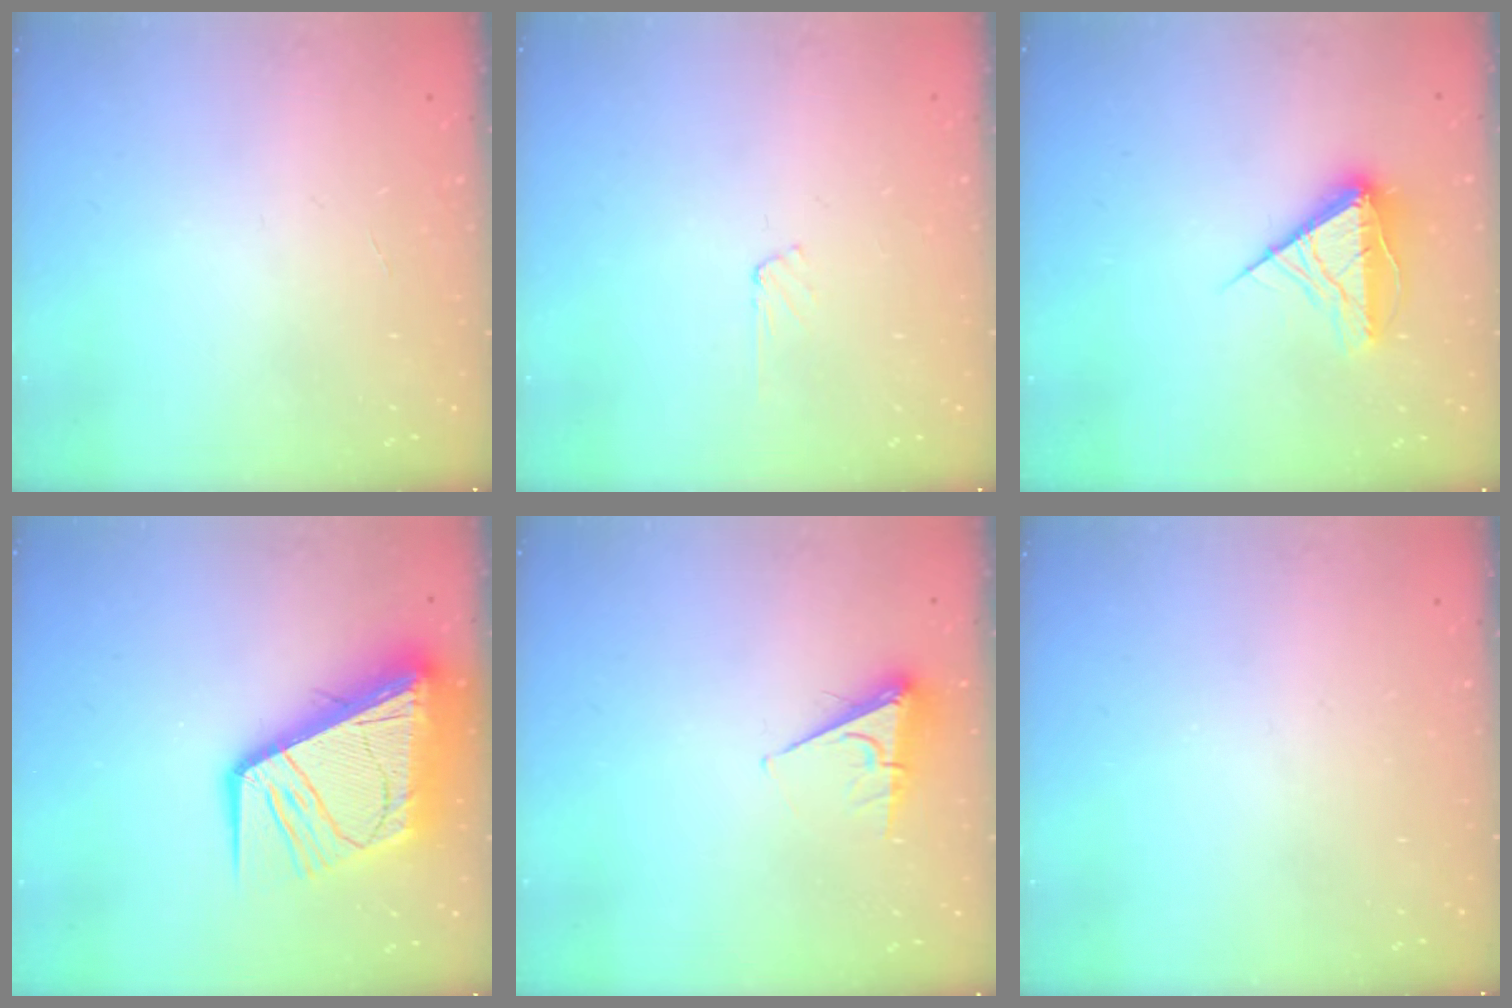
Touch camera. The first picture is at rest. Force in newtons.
{"total": 3.1, "press": 3.1, "slide": 0.4}
{"total": 13.2, "press": 13.1, "slide": 0.6}
{"total": 22.6, "press": 22.4, "slide": 2.8}
{"total": 5.2, "press": 5.2, "slide": 0.5}
{"total": 0.0}